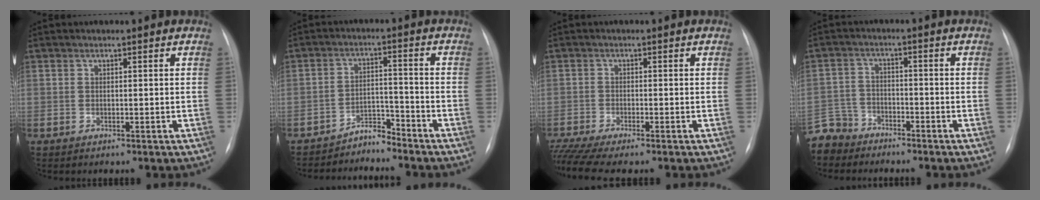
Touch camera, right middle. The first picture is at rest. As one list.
[{"total": 3.7, "force": [-3.7, 0.3, -0.1], "torque": [0.009, -0.004, -0.061]}, {"total": 6.6, "force": [-5.7, -0.2, 3.5], "torque": [-0.062, -0.012, -0.095]}, {"total": 6.4, "force": [-5.7, 2.9, -0.5], "torque": [0.013, -0.001, -0.115]}]